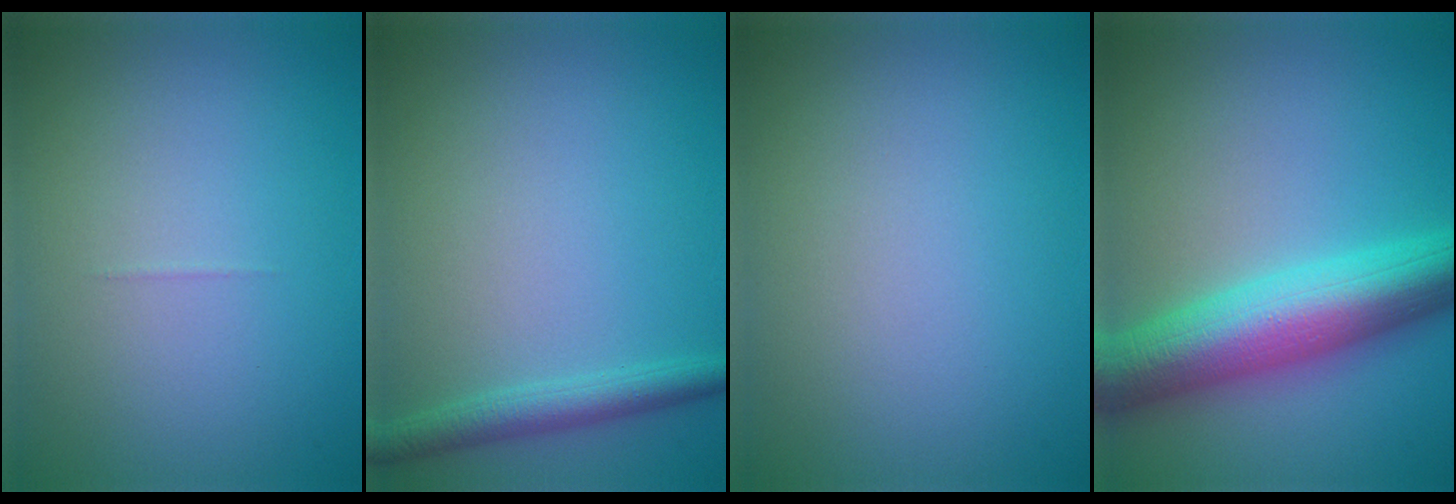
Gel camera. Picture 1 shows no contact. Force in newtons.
{"total": 2.5, "press": 2.5, "slide": 0.1}
{"total": 0.0}
{"total": 9.3, "press": 9.3, "slide": 0.3}